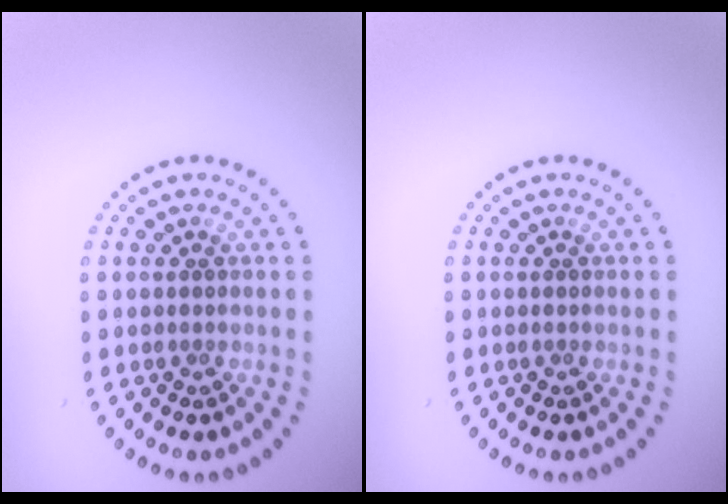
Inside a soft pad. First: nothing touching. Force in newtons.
{"total": 0.0}